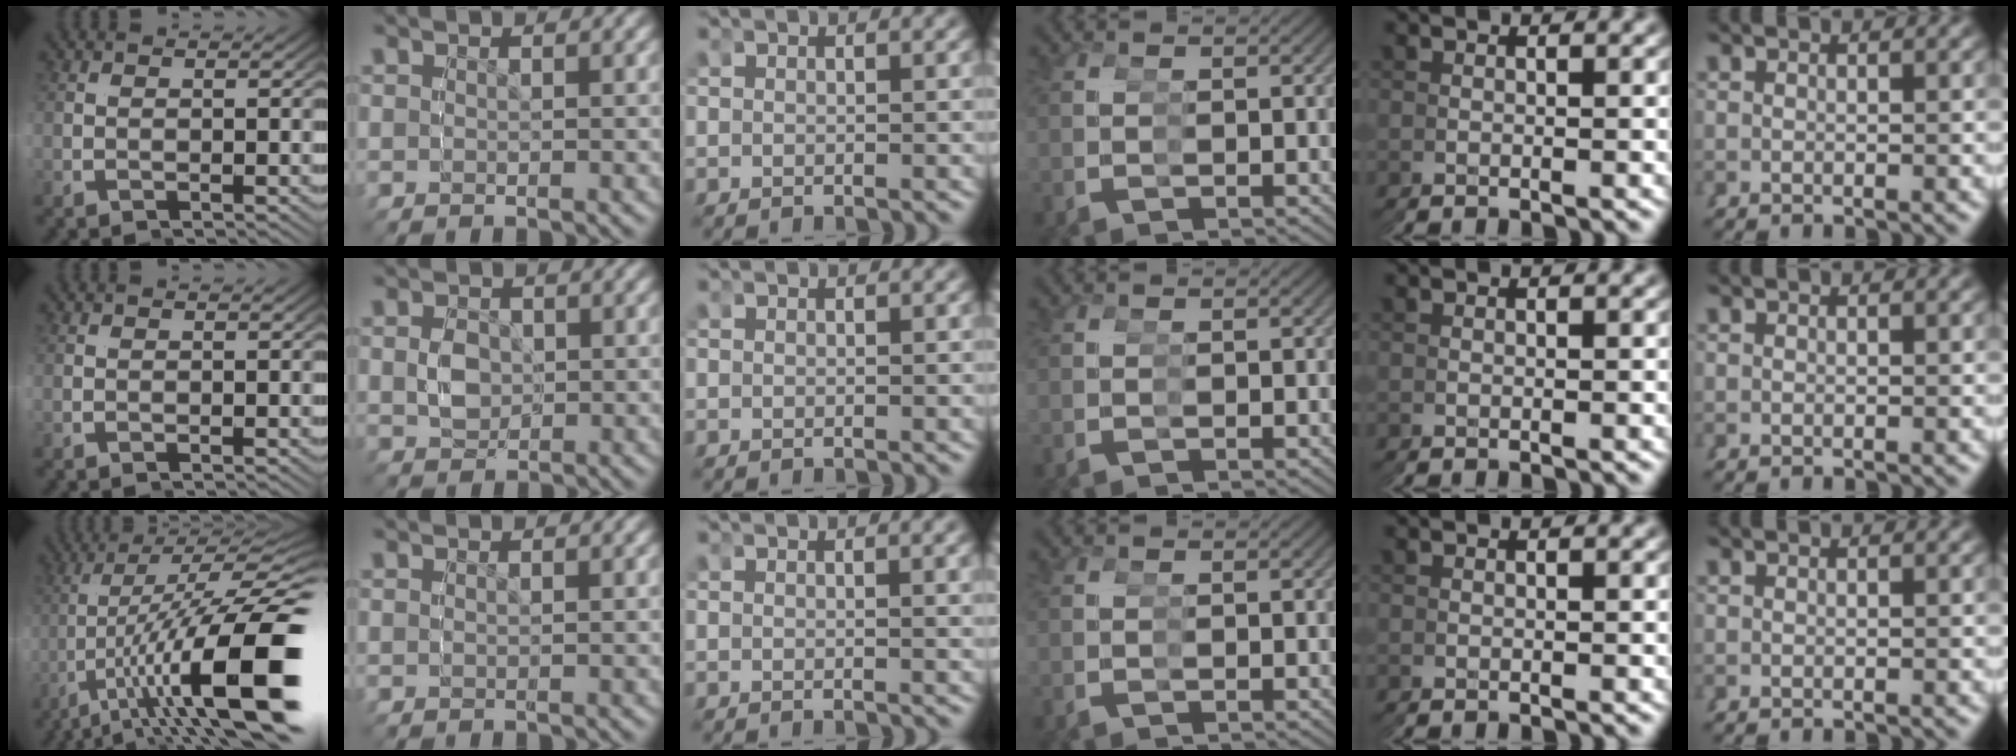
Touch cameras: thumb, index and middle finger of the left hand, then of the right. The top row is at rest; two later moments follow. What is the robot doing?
{"motion": "grasp_and_lifting", "object": "cup"}